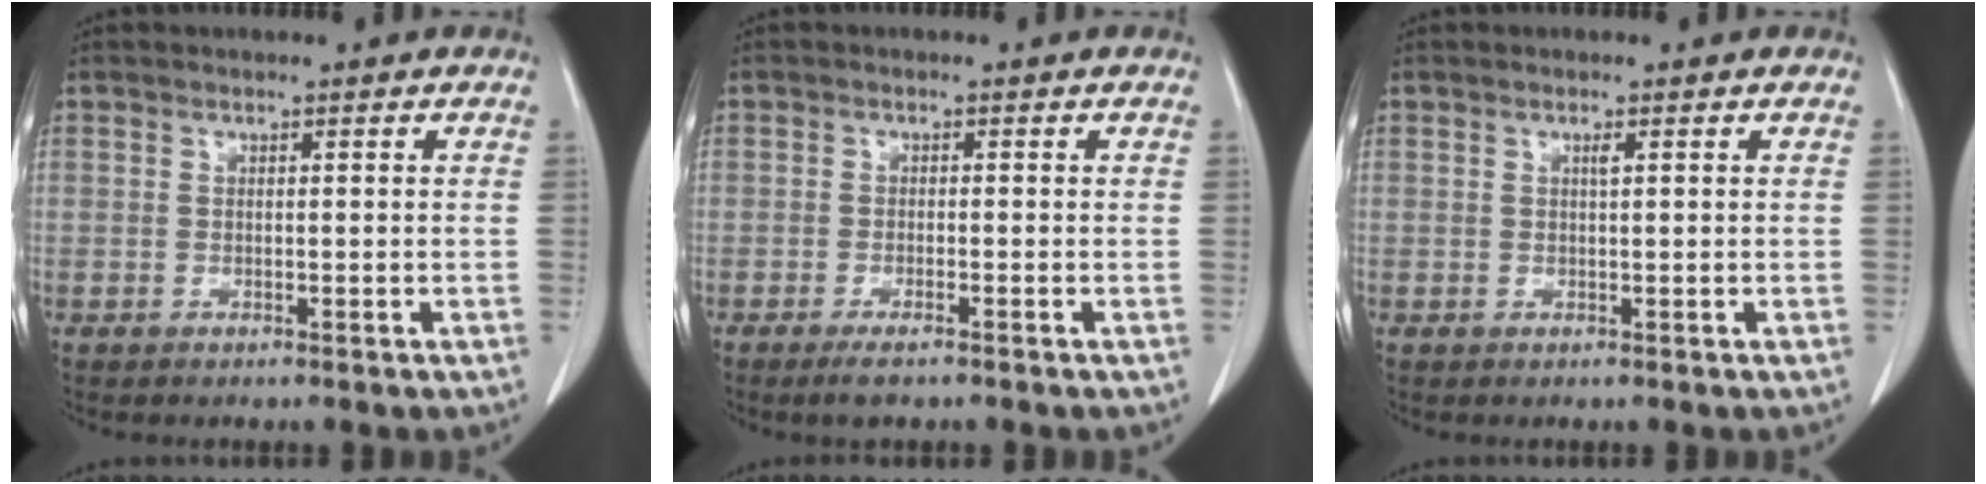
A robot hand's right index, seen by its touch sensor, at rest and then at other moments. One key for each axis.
{"total": 2.5, "fx": -1.8, "fy": 0.3, "fz": 1.7, "tx": -0.035, "ty": -0.005, "tz": -0.031}
{"total": 0.7, "fx": 0.3, "fy": 0.0, "fz": 0.6, "tx": -0.014, "ty": 0.001, "tz": 0.006}